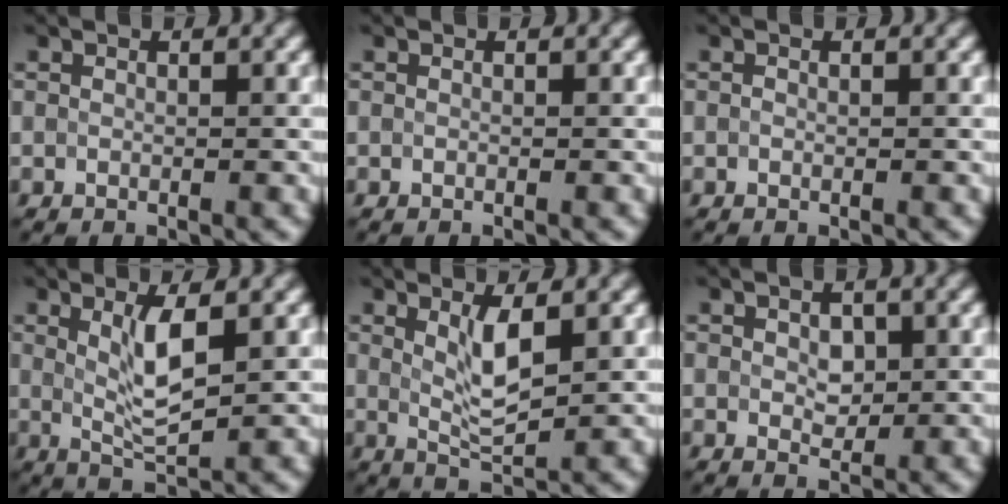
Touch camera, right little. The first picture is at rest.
{"total": 0.0}
{"total": 0.0}
{"total": 3.5, "force": [1.1, 0.8, 3.3], "torque": [-0.067, -0.006, 0.023]}
{"total": 3.1, "force": [1.1, 0.7, 2.8], "torque": [-0.059, -0.005, 0.024]}
{"total": 1.9, "force": [0.3, 1.3, 1.4], "torque": [-0.025, -0.001, 0.006]}